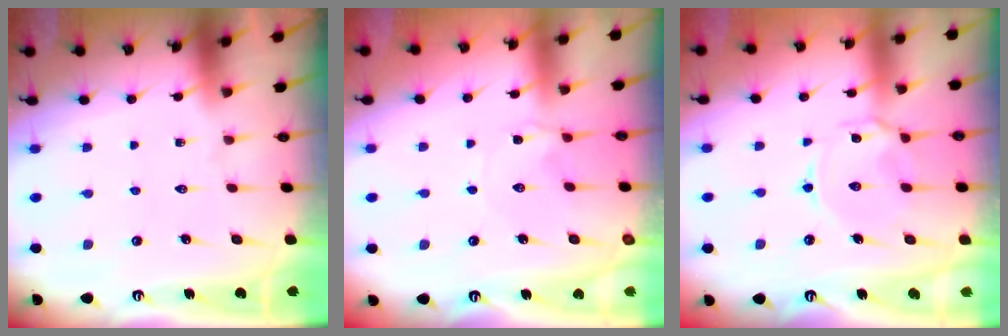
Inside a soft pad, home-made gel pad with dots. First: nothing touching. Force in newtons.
{"total": 2.4, "press": 2.4, "slide": 0.4}
{"total": 4.9, "press": 4.9, "slide": 0.4}